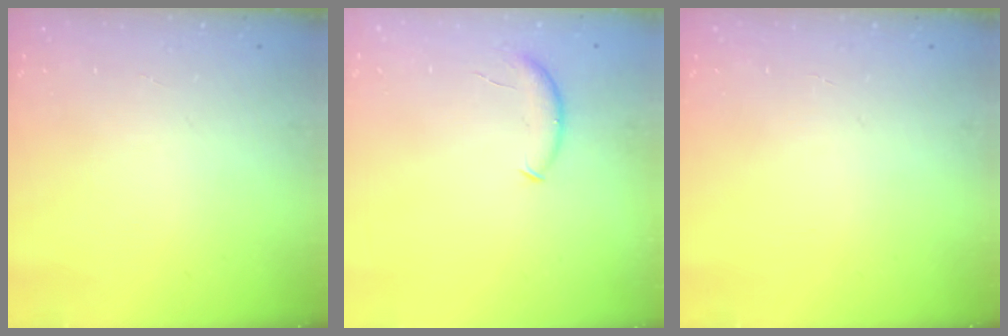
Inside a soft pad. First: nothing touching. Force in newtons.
{"total": 6.8, "press": 6.8, "slide": 0.6}
{"total": 0.0}